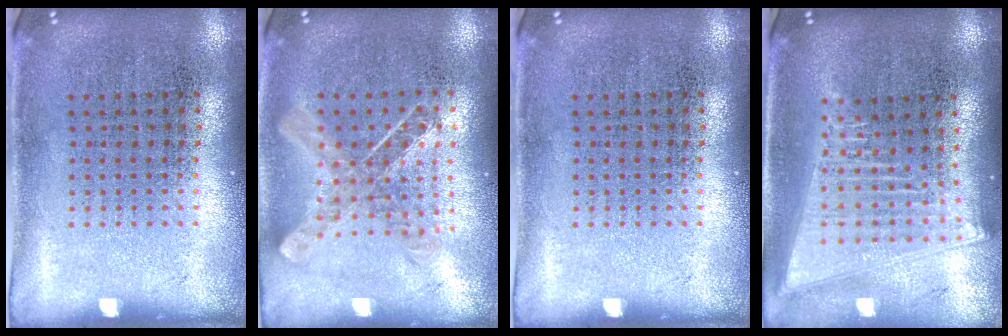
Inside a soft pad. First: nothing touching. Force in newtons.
{"total": 1.0, "press": 1.0, "slide": 0.1}
{"total": 0.0}
{"total": 2.1, "press": 1.8, "slide": 1.1}